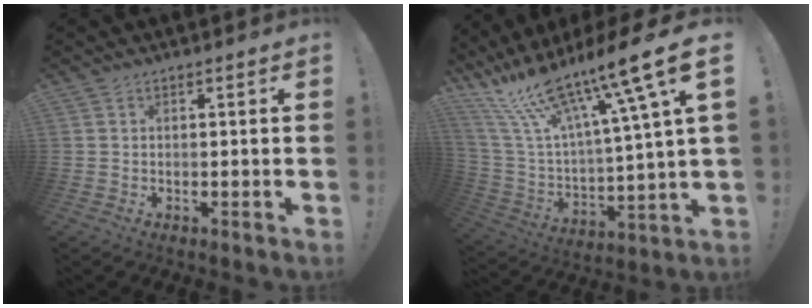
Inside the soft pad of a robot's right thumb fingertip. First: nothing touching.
{"total": 20.3, "force": [13.0, 5.2, 14.6], "torque": [-0.269, -0.088, 0.218]}